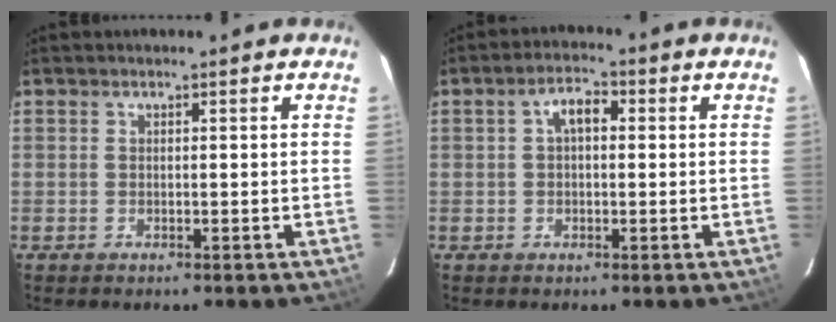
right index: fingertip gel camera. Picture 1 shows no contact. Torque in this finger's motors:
{"motor_torque": [0.11, -0.02, 0.27, 0.07]}